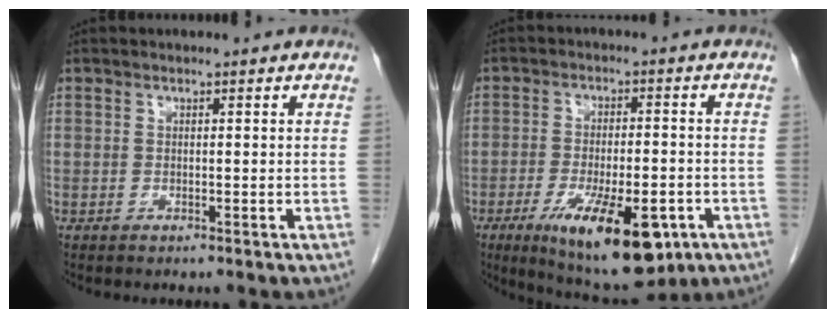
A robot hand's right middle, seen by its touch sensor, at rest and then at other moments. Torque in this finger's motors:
{"motor_torque": [1.76, -0.38, 0.40, 0.16]}